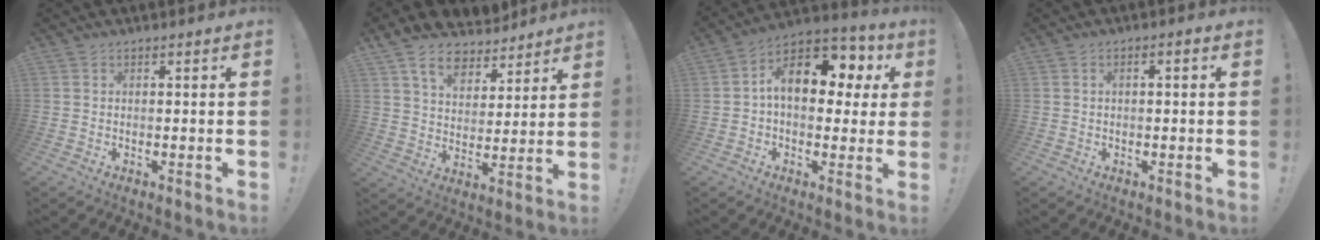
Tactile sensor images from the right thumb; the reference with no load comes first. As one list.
[{"total": 10.6, "force": [7.8, 5.9, 3.9], "torque": [-0.073, -0.055, 0.149]}, {"total": 15.7, "force": [4.2, 9.6, 11.7], "torque": [-0.171, -0.001, 0.075]}, {"total": 1.6, "force": [-0.5, 0.5, 1.5], "torque": [-0.030, 0.008, -0.009]}]